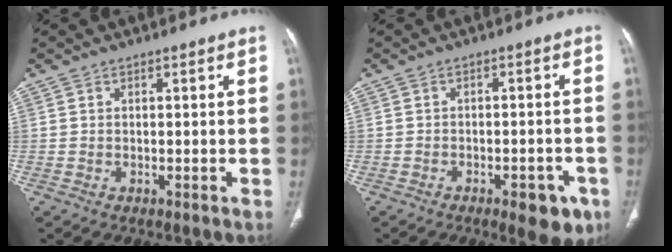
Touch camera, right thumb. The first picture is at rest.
{"total": 7.0, "force": [-3.7, 3.1, 5.1], "torque": [-0.039, 0.014, -0.042]}